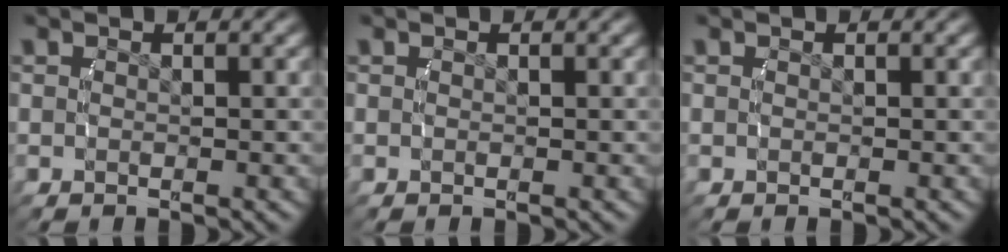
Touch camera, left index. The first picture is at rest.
{"total": 0.0}
{"total": 0.0}